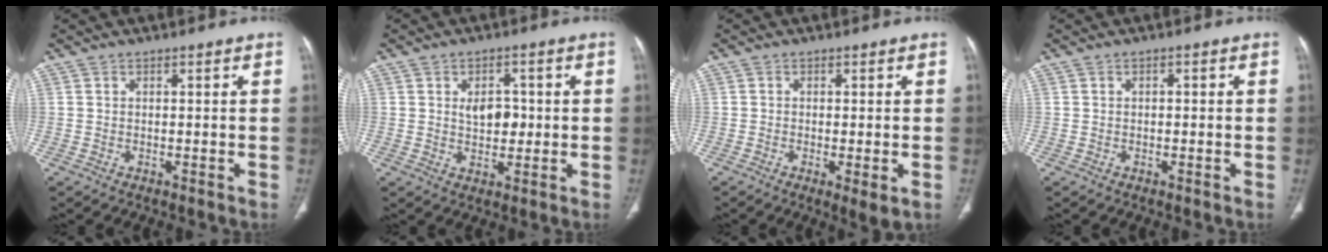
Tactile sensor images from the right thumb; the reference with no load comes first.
{"total": 5.4, "force": [0.5, 3.6, 4.0], "torque": [-0.038, 0.000, 0.011]}
{"total": 3.5, "force": [-1.0, 0.8, 3.3], "torque": [-0.058, -0.012, -0.018]}
{"total": 0.7, "force": [0.0, 0.5, 0.6], "torque": [-0.008, 0.001, -0.001]}